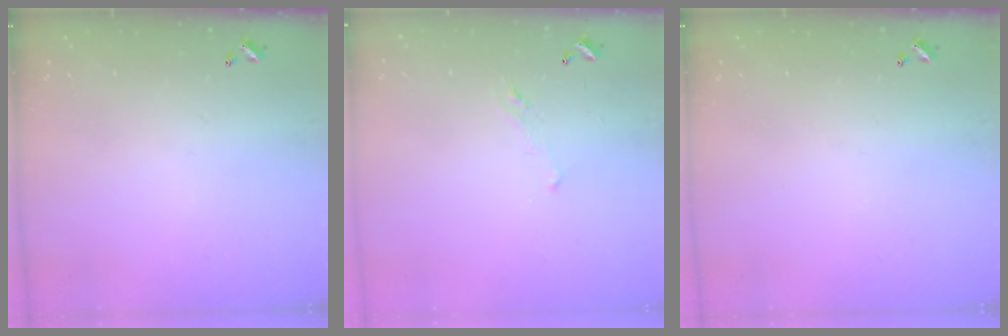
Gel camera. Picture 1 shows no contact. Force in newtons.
{"total": 0.8, "press": 0.1, "slide": 0.8}
{"total": 0.0}